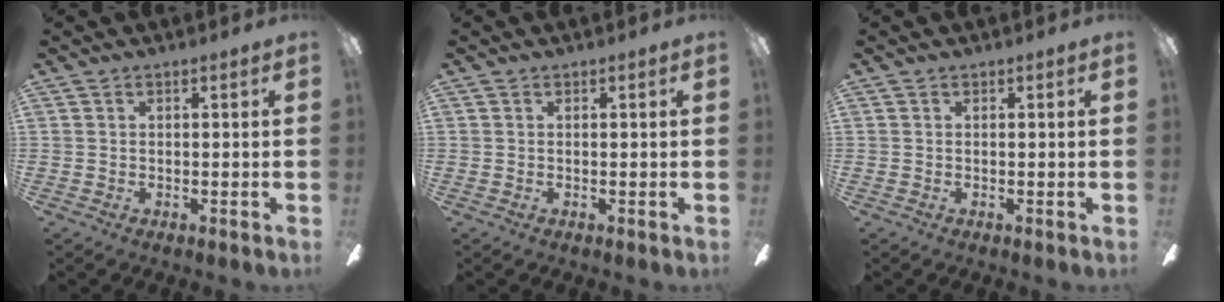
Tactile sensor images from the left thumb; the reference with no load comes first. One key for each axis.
{"total": 0.0}
{"total": 0.0}